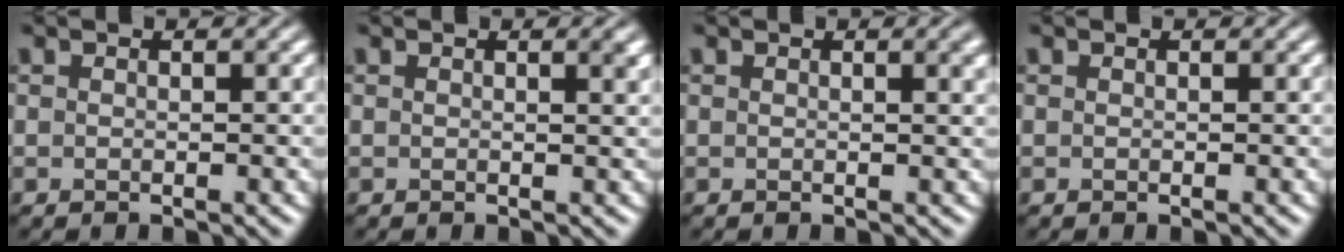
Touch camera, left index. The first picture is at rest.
{"total": 1.1, "force": [0.6, 0.4, 0.8], "torque": [-0.005, 0.003, 0.008]}
{"total": 1.4, "force": [0.6, 0.5, 1.2], "torque": [-0.009, 0.005, 0.008]}
{"total": 0.0}